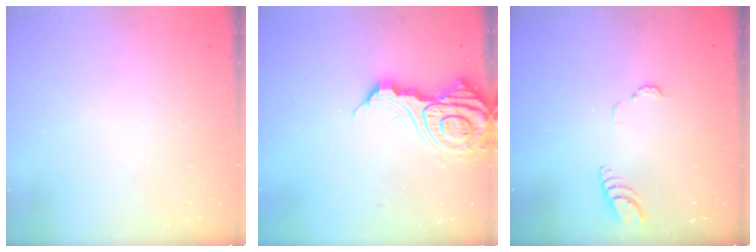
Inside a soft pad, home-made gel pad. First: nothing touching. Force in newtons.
{"total": 17.2, "press": 17.1, "slide": 2.0}
{"total": 3.3, "press": 3.3, "slide": 0.3}